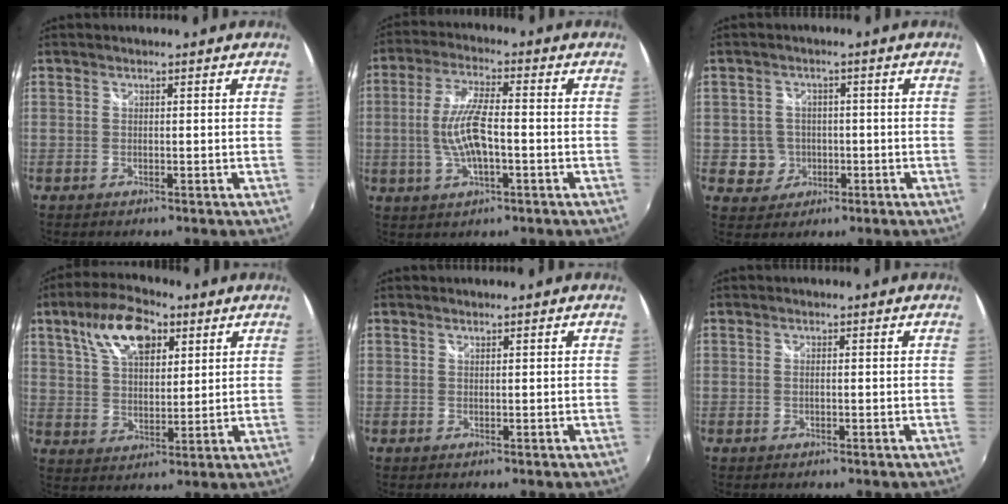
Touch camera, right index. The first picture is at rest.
{"total": 9.4, "force": [-1.7, 2.6, 8.8], "torque": [-0.175, -0.001, -0.032]}
{"total": 4.9, "force": [-0.9, 4.8, 0.6], "torque": [-0.017, 0.017, -0.003]}
{"total": 12.7, "force": [6.4, 6.2, 9.0], "torque": [-0.169, 0.029, 0.114]}
{"total": 0.0}
{"total": 0.7, "force": [-0.1, 0.3, 0.7], "torque": [-0.015, 0.000, -0.005]}